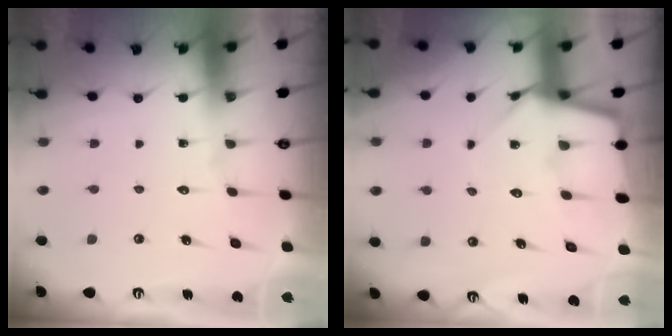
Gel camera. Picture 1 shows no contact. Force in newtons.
{"total": 7.5, "press": 7.5, "slide": 0.6}